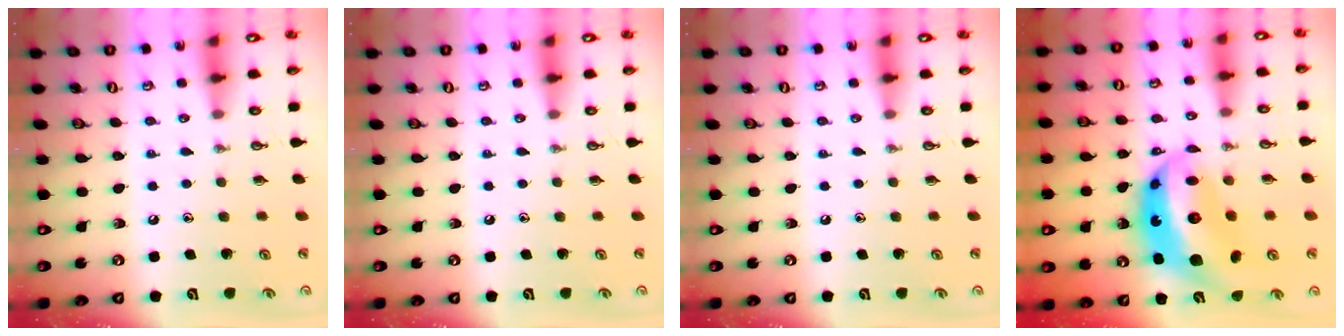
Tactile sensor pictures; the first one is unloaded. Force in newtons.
{"total": 0.0}
{"total": 0.0}
{"total": 16.1, "press": 16.0, "slide": 1.5}